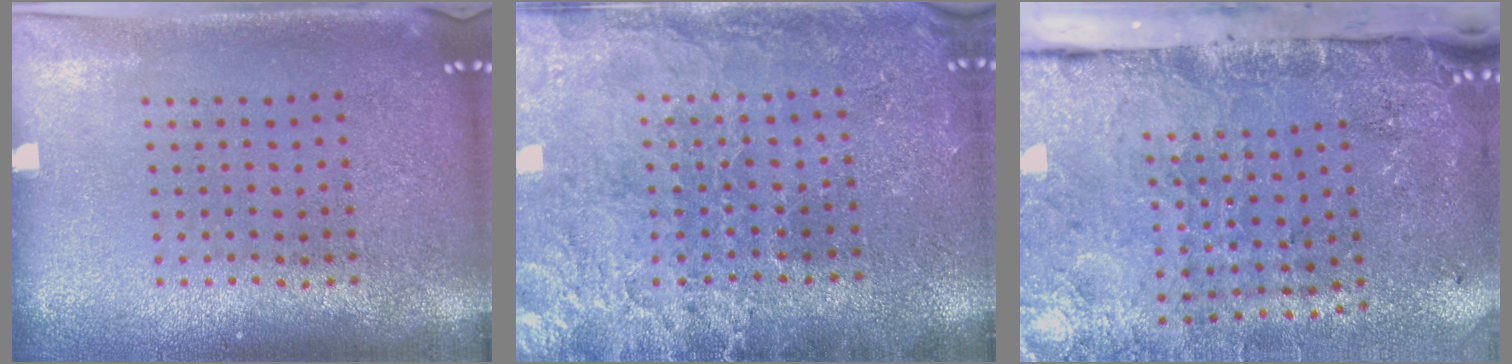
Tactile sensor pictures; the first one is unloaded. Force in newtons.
{"total": 3.3, "press": 3.2, "slide": 0.9}
{"total": 4.9, "press": 3.6, "slide": 3.3}